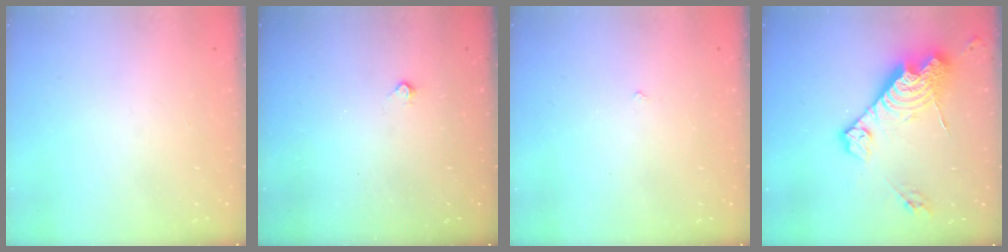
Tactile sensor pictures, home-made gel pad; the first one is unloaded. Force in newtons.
{"total": 2.2, "press": 2.2, "slide": 0.4}
{"total": 2.1, "press": 2.1, "slide": 0.4}
{"total": 18.8, "press": 18.8, "slide": 1.6}